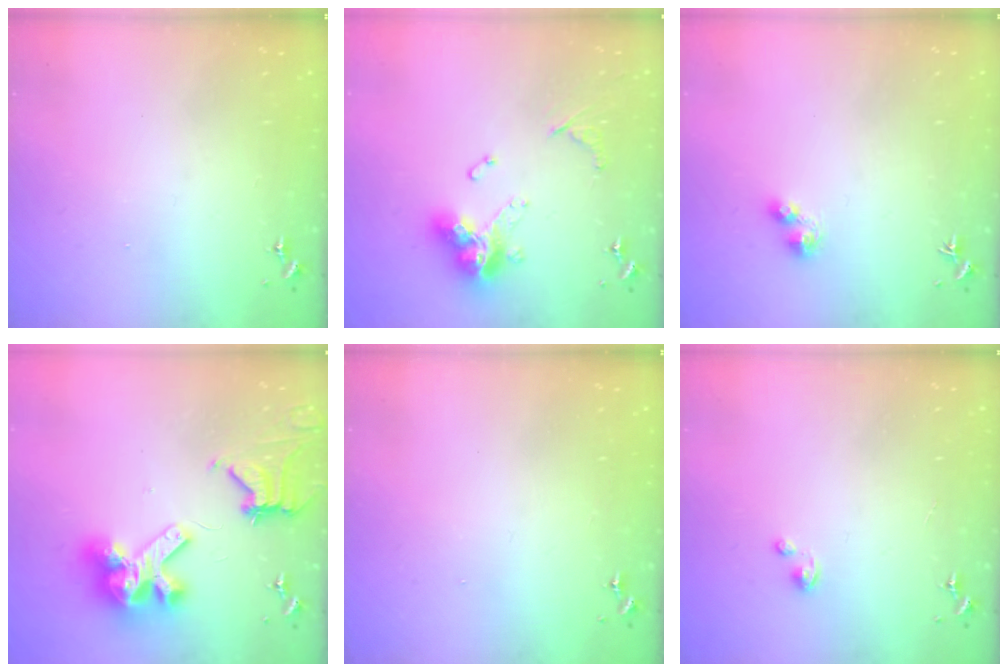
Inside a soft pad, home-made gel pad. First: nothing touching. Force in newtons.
{"total": 15.3, "press": 15.2, "slide": 1.7}
{"total": 3.7, "press": 3.7, "slide": 0.6}
{"total": 15.5, "press": 15.3, "slide": 1.9}
{"total": 0.0}
{"total": 1.5, "press": 1.5, "slide": 0.2}